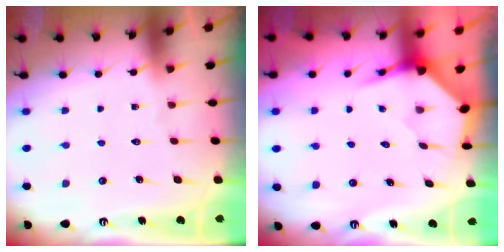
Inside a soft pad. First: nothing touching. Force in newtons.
{"total": 3.9, "press": 3.8, "slide": 0.5}